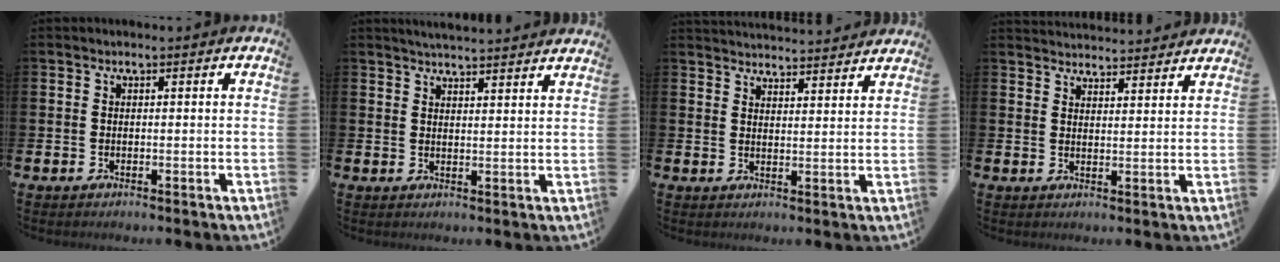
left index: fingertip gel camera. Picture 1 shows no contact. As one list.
[{"total": 3.7, "force": [3.6, -0.4, 0.1], "torque": [-0.004, -0.022, 0.065]}, {"total": 4.2, "force": [4.2, 0.0, -0.2], "torque": [0.000, -0.030, 0.075]}, {"total": 3.8, "force": [3.8, 0.2, -0.3], "torque": [0.003, -0.026, 0.068]}]